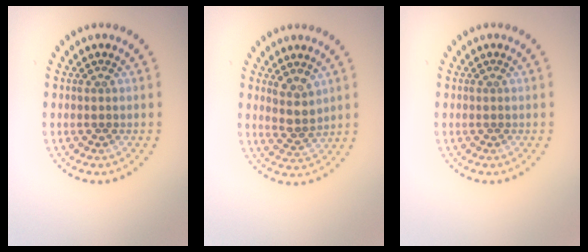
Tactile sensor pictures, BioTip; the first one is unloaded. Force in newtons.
{"total": 2.3, "press": 2.0, "slide": 1.2}
{"total": 0.0}